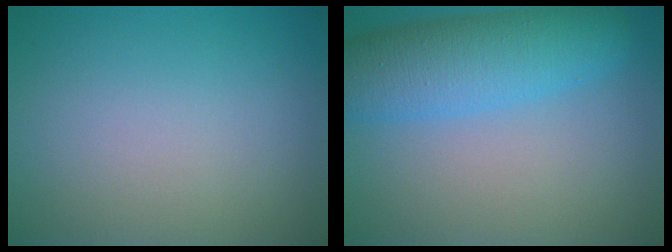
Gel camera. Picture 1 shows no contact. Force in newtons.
{"total": 6.9, "press": 6.9, "slide": 0.2}